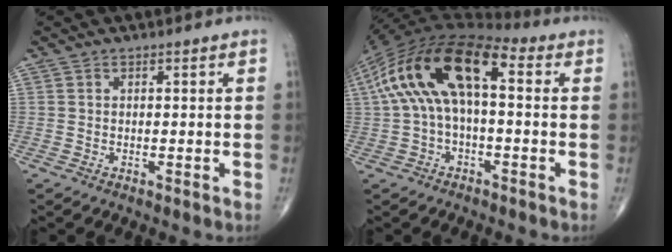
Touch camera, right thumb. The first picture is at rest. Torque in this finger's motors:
{"motor_torque": [0.14, 1.04, 2.04, 0.68, 0.58]}